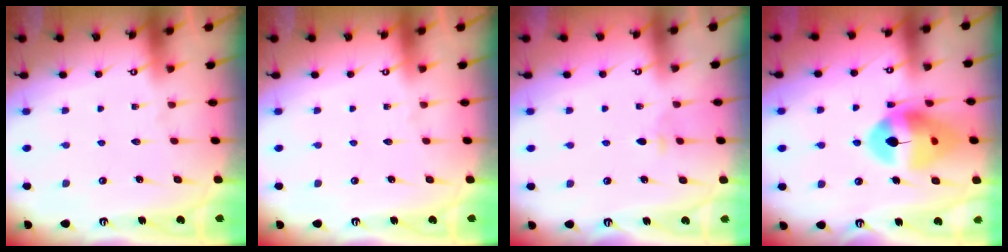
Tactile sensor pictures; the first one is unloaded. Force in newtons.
{"total": 0.0}
{"total": 3.6, "press": 3.5, "slide": 0.7}
{"total": 14.8, "press": 14.7, "slide": 1.7}